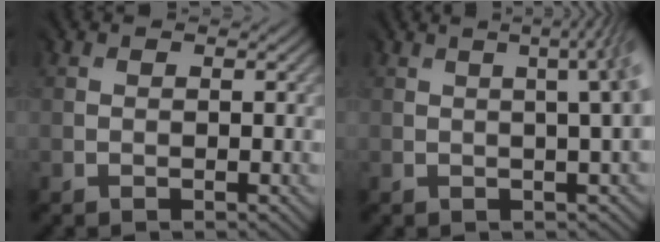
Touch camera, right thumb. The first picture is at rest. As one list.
[{"total": 5.9, "force": [1.0, 1.7, 5.6], "torque": [-0.032, 0.041, -0.010]}]